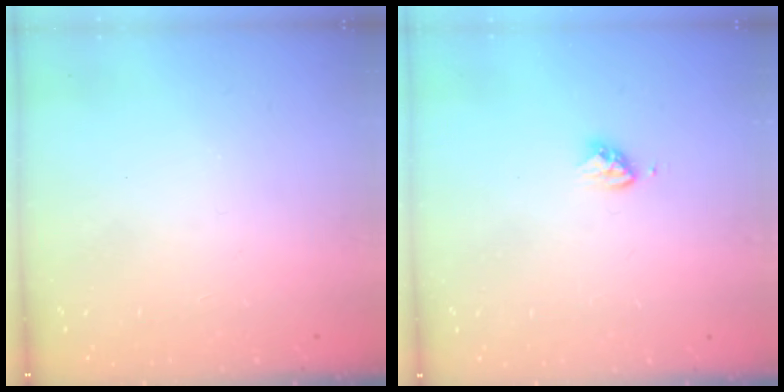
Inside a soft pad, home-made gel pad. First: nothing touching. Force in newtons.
{"total": 3.6, "press": 3.6, "slide": 0.7}